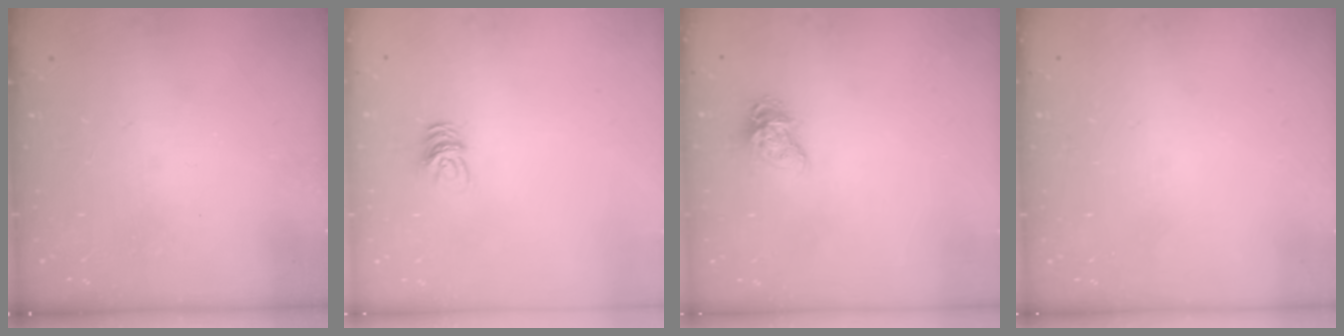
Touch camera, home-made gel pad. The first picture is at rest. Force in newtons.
{"total": 5.4, "press": 5.4, "slide": 0.4}
{"total": 7.3, "press": 7.3, "slide": 0.6}
{"total": 0.0}